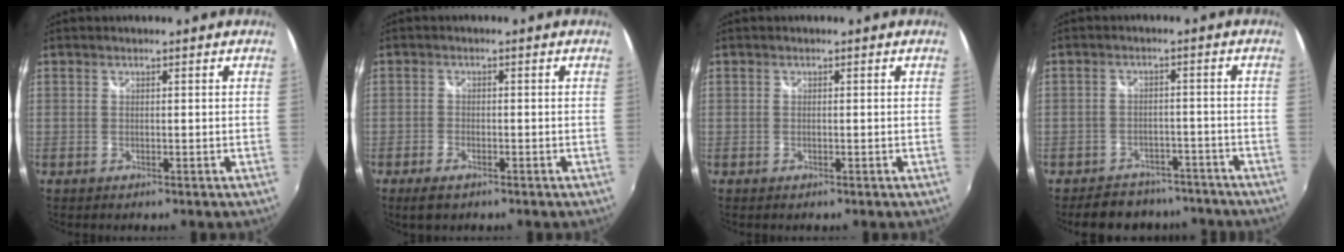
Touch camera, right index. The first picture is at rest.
{"total": 3.1, "force": [-2.3, 0.9, 1.9], "torque": [-0.046, -0.008, -0.045]}
{"total": 0.0}
{"total": 11.2, "force": [-9.3, 5.6, 2.5], "torque": [-0.065, 0.023, -0.114]}